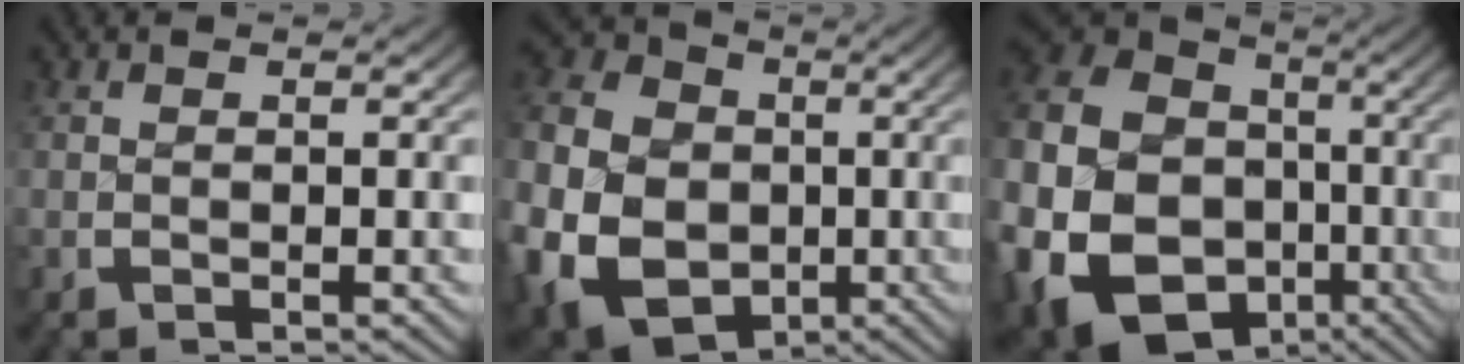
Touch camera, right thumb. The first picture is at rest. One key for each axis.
{"total": 18.5, "fx": -3.0, "fy": 15.0, "fz": 10.4, "tx": -0.238, "ty": -0.055, "tz": -0.035}
{"total": 22.6, "fx": -4.4, "fy": 18.2, "fz": 12.6, "tx": -0.318, "ty": -0.084, "tz": -0.048}